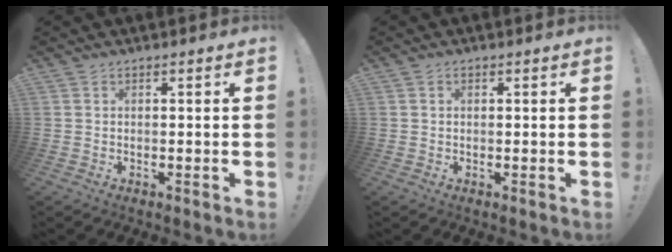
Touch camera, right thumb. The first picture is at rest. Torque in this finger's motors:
{"motor_torque": [0.00, -0.41, -0.12, 0.06, 0.00]}